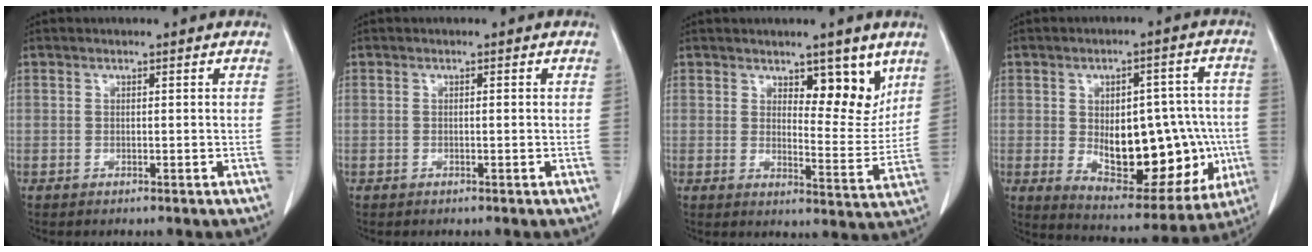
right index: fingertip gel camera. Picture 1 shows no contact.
{"total": 0.0}
{"total": 7.3, "force": [4.6, 2.8, 5.0], "torque": [-0.056, -0.015, 0.068]}
{"total": 19.5, "force": [-2.5, 10.2, 16.5], "torque": [-0.231, 0.018, -0.006]}